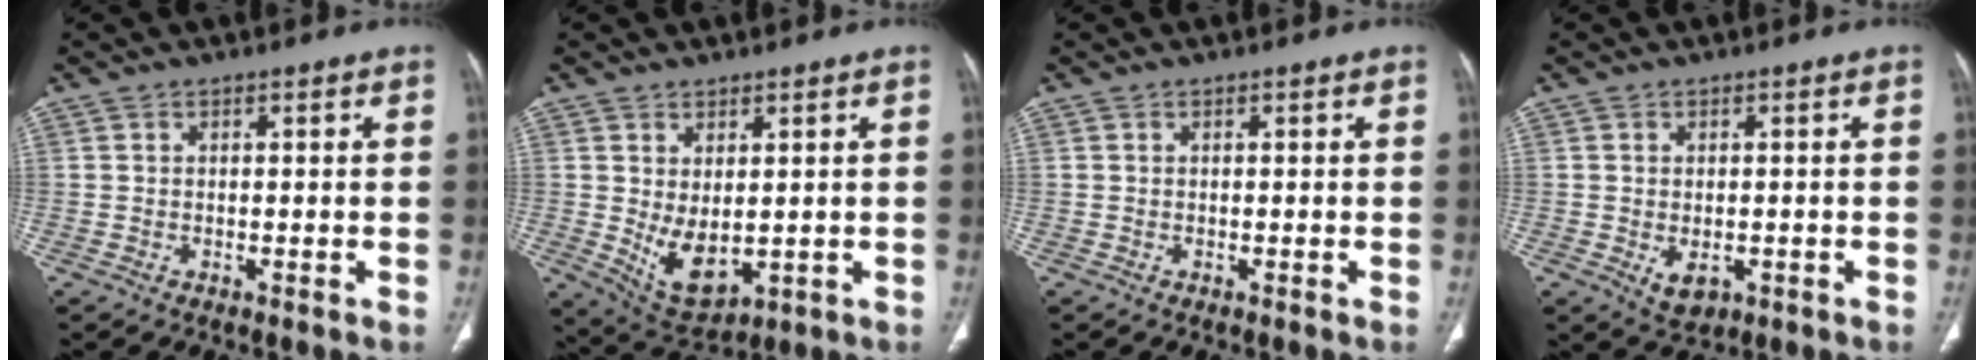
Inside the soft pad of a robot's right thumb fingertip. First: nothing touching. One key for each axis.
{"total": 8.0, "fx": -0.1, "fy": 4.5, "fz": 6.6, "tx": -0.101, "ty": -0.015, "tz": 0.024}
{"total": 0.0}
{"total": 4.1, "fx": -1.1, "fy": 2.7, "fz": 2.9, "tx": -0.041, "ty": -0.001, "tz": -0.004}